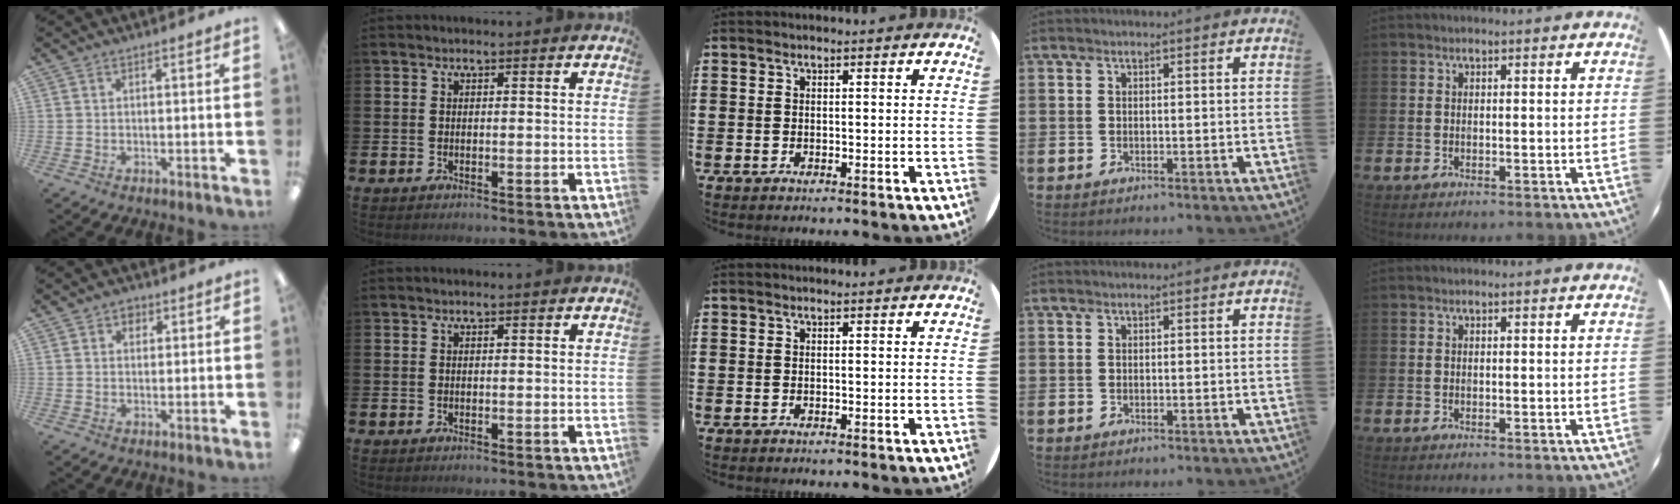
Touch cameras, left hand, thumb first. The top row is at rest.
{"thumb": {"total": 2.7, "force": [1.6, 2.1, 0.8], "torque": [-0.003, -0.001, 0.025]}}